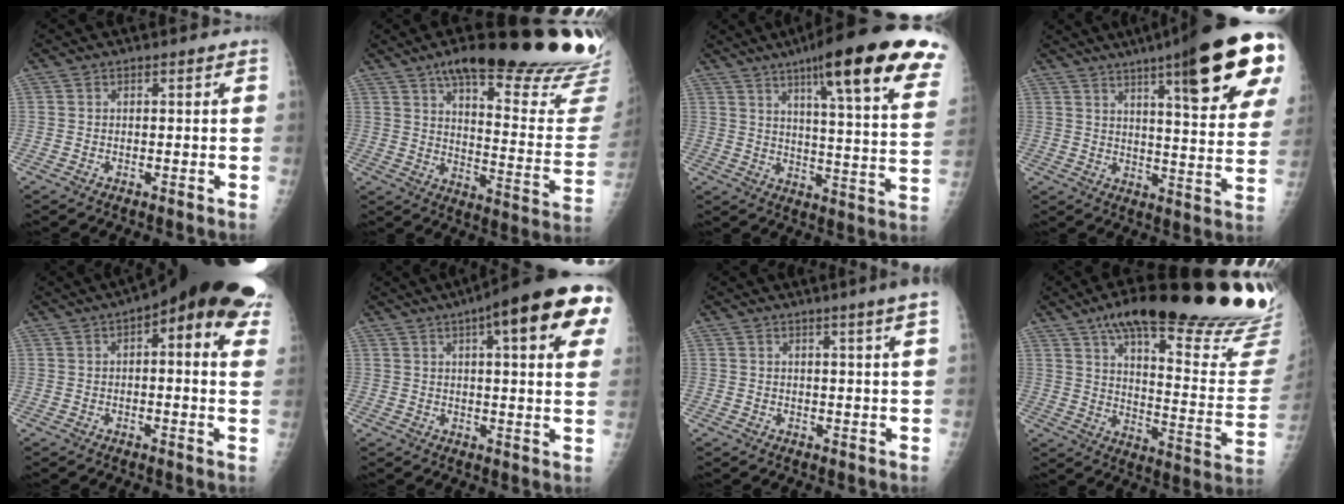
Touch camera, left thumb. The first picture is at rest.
{"total": 27.8, "force": [21.6, 5.0, 16.8], "torque": [-0.199, -0.134, 0.290]}
{"total": 26.4, "force": [15.5, 4.1, 21.1], "torque": [-0.270, -0.039, 0.207]}
{"total": 24.0, "force": [13.0, 4.1, 19.8], "torque": [-0.258, -0.043, 0.177]}
{"total": 18.5, "force": [8.3, 6.0, 15.4], "torque": [-0.192, 0.009, 0.101]}
{"total": 22.0, "force": [9.9, 4.8, 19.1], "torque": [-0.244, 0.004, 0.122]}
{"total": 5.3, "force": [3.7, -1.1, 3.7], "torque": [-0.049, -0.013, 0.042]}
{"total": 32.1, "force": [24.3, 5.7, 20.1], "torque": [-0.249, -0.127, 0.336]}